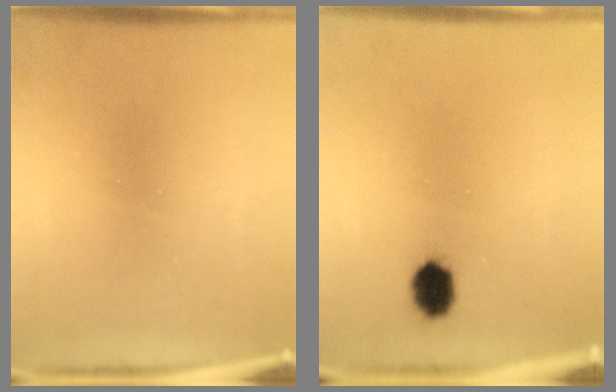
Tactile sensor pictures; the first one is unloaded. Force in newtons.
{"total": 5.1}